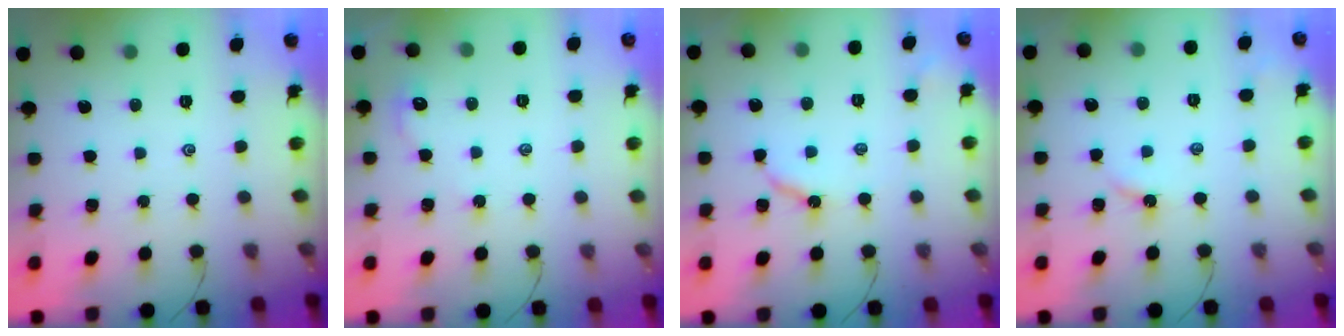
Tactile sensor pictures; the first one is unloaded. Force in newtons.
{"total": 1.8, "press": 1.8, "slide": 0.3}
{"total": 5.1, "press": 5.1, "slide": 0.4}
{"total": 2.7, "press": 2.7, "slide": 0.4}